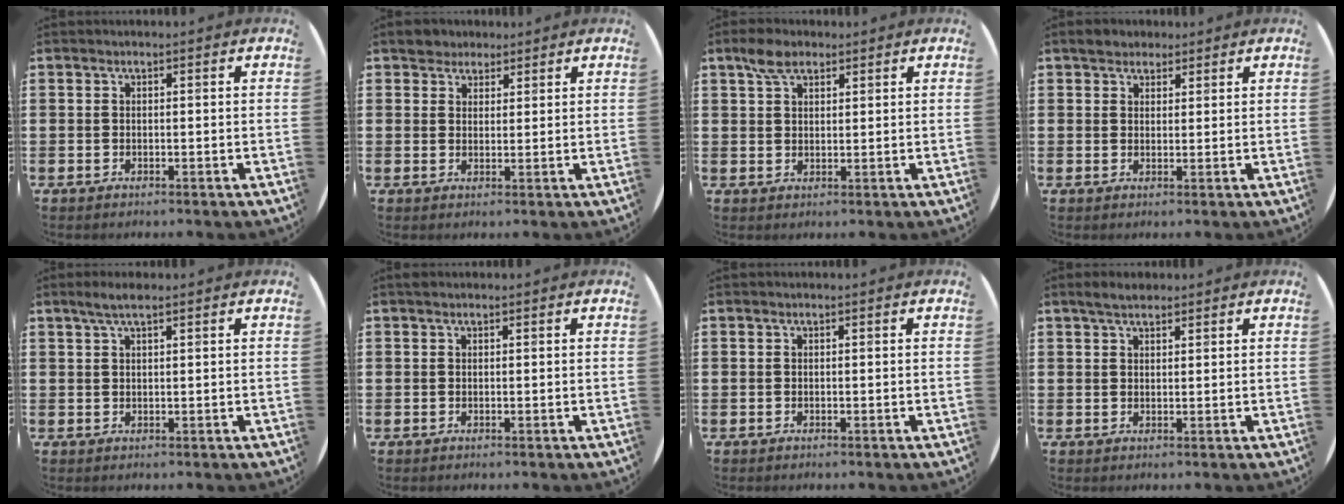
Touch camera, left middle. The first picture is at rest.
{"total": 3.0, "force": [2.6, 1.4, -0.1], "torque": [0.000, 0.001, 0.050]}
{"total": 4.0, "force": [2.8, 2.0, 1.9], "torque": [-0.036, 0.005, 0.051]}
{"total": 2.5, "force": [2.1, 1.2, 0.2], "torque": [0.000, 0.005, 0.040]}
{"total": 2.4, "force": [1.7, 0.3, 1.7], "torque": [-0.034, 0.005, 0.030]}
{"total": 0.0}
{"total": 0.0}
{"total": 2.5, "force": [2.1, 0.8, 1.1], "torque": [-0.016, 0.003, 0.037]}